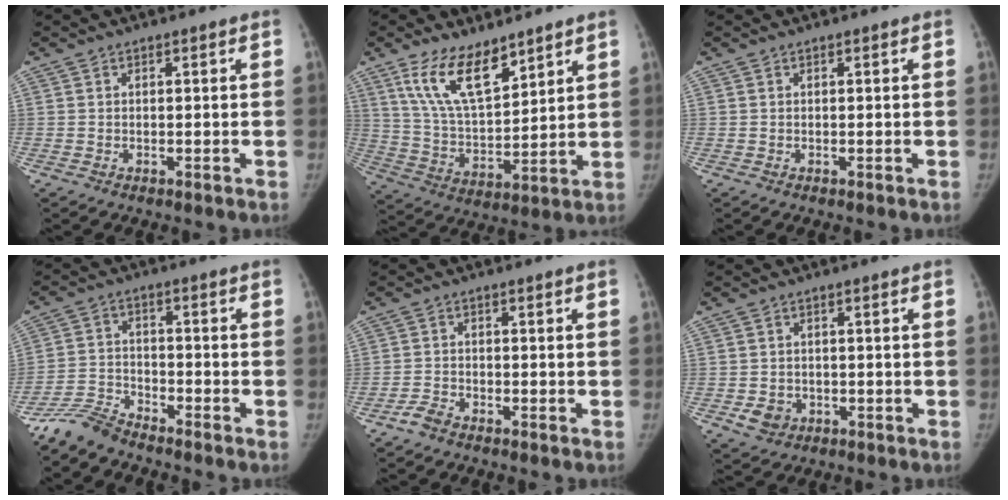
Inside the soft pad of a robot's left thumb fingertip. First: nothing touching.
{"total": 13.0, "force": [8.6, 5.5, 8.1], "torque": [-0.123, -0.049, 0.175]}
{"total": 0.0}
{"total": 6.3, "force": [-6.1, 1.3, 0.8], "torque": [-0.019, 0.027, -0.125]}
{"total": 2.7, "force": [-2.3, 1.0, 1.0], "torque": [-0.027, 0.010, -0.045]}
{"total": 3.9, "force": [-1.5, 3.2, 1.6], "torque": [-0.021, 0.007, -0.018]}